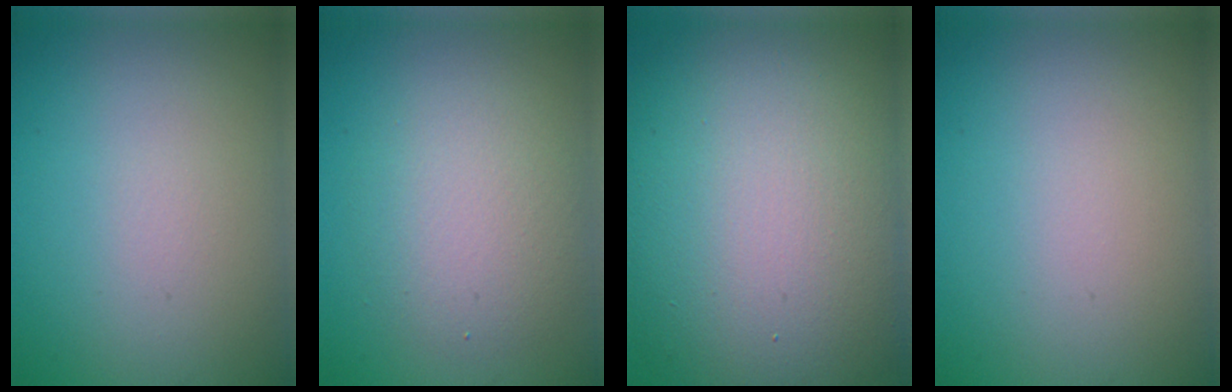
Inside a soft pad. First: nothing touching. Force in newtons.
{"total": 3.9, "press": 3.9, "slide": 0.4}
{"total": 16.6, "press": 16.6, "slide": 0.6}
{"total": 0.0}